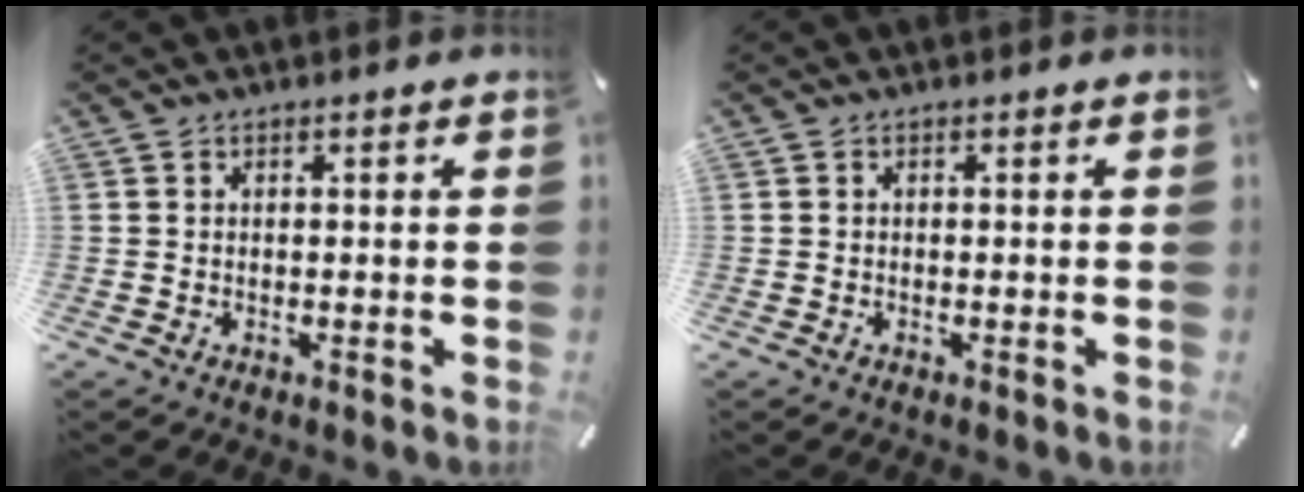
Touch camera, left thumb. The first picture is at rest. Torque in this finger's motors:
{"motor_torque": [0.00, 0.00, 0.00, 0.00, 0.00]}